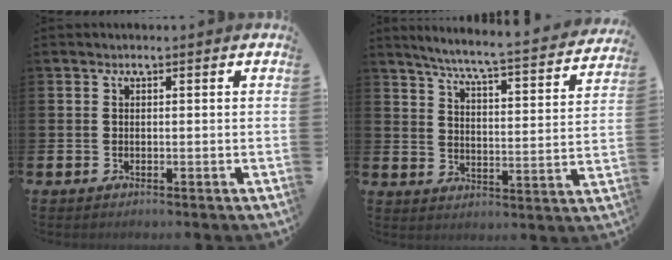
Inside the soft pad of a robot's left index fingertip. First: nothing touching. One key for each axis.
{"total": 6.1, "fx": 5.5, "fy": -0.2, "fz": 2.5, "tx": -0.077, "ty": -0.048, "tz": 0.088}